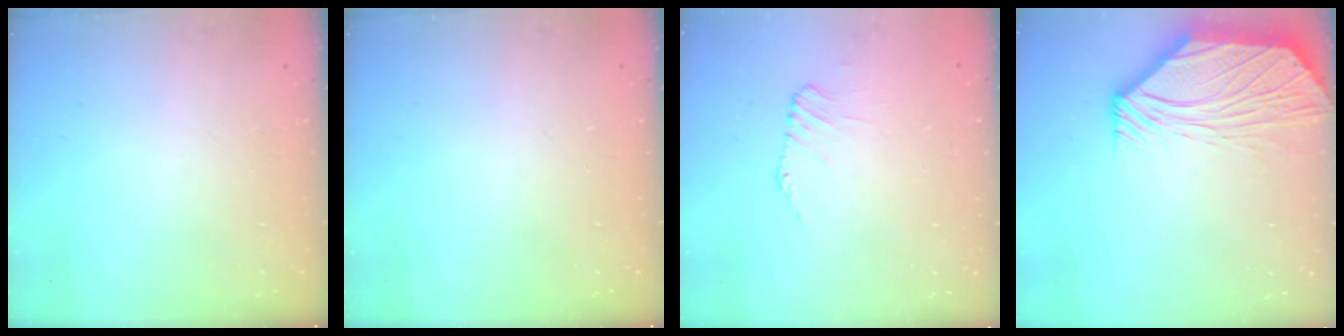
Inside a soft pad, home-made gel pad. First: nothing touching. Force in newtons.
{"total": 0.0}
{"total": 1.1, "press": 1.1, "slide": 0.3}
{"total": 12.0, "press": 11.8, "slide": 2.0}